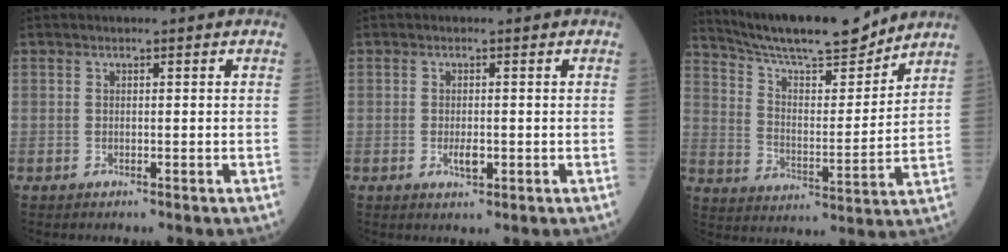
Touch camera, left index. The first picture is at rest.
{"total": 2.0, "force": [-0.5, 0.8, 1.7], "torque": [-0.034, -0.002, -0.005]}
{"total": 16.5, "force": [15.1, 1.8, 6.4], "torque": [-0.116, -0.006, 0.247]}